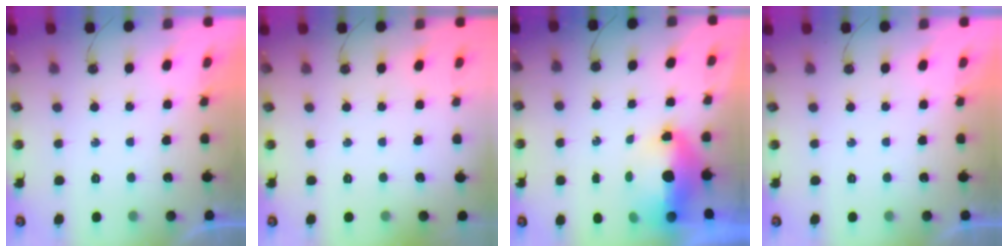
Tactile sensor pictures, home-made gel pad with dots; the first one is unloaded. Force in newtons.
{"total": 0.0}
{"total": 12.9, "press": 9.2, "slide": 9.1}
{"total": 0.0}